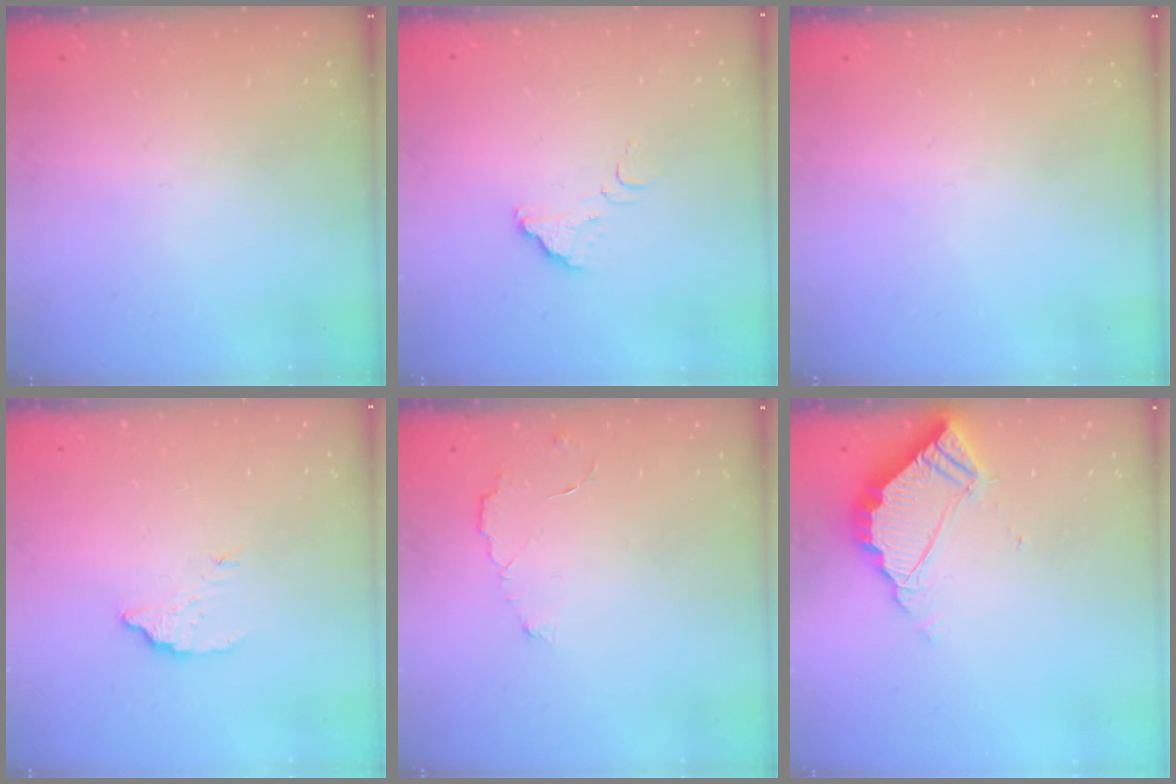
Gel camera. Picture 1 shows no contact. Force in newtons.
{"total": 2.7, "press": 2.7, "slide": 0.2}
{"total": 0.0}
{"total": 2.8, "press": 2.8, "slide": 0.2}
{"total": 3.5, "press": 3.4, "slide": 0.2}
{"total": 5.5, "press": 5.5, "slide": 0.4}